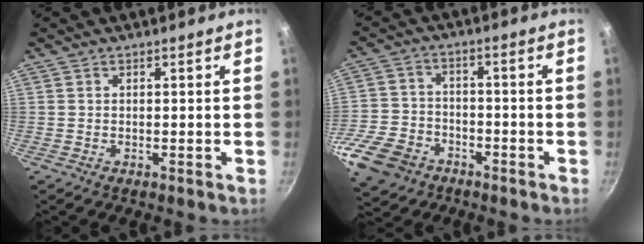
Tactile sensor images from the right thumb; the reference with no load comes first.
{"total": 14.1, "force": [-7.1, 10.3, 6.6], "torque": [-0.141, 0.036, -0.134]}